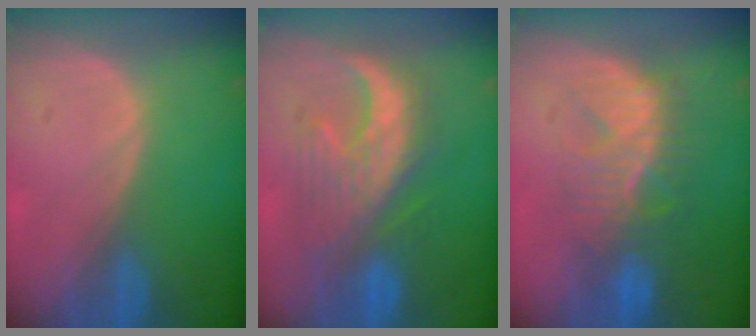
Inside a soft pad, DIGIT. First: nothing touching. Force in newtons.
{"total": 9.5, "press": 9.4, "slide": 1.2}
{"total": 8.3, "press": 8.2, "slide": 1.5}